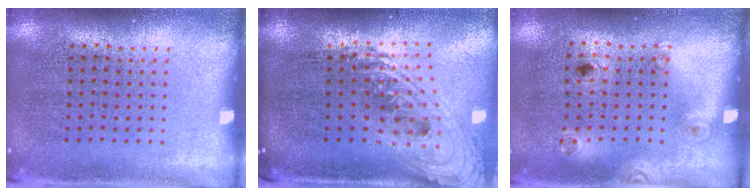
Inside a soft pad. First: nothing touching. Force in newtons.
{"total": 2.4, "press": 1.8, "slide": 1.6}
{"total": 1.2, "press": 0.8, "slide": 0.9}